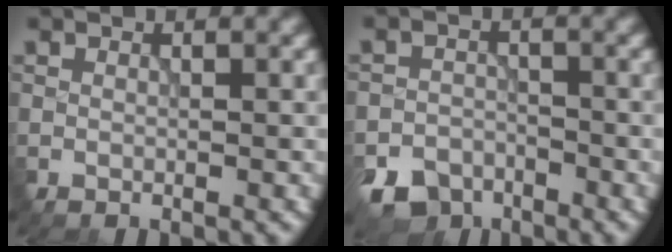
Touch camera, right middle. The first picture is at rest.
{"total": 5.5, "force": [-4.2, 3.3, 1.3], "torque": [-0.013, -0.015, -0.072]}